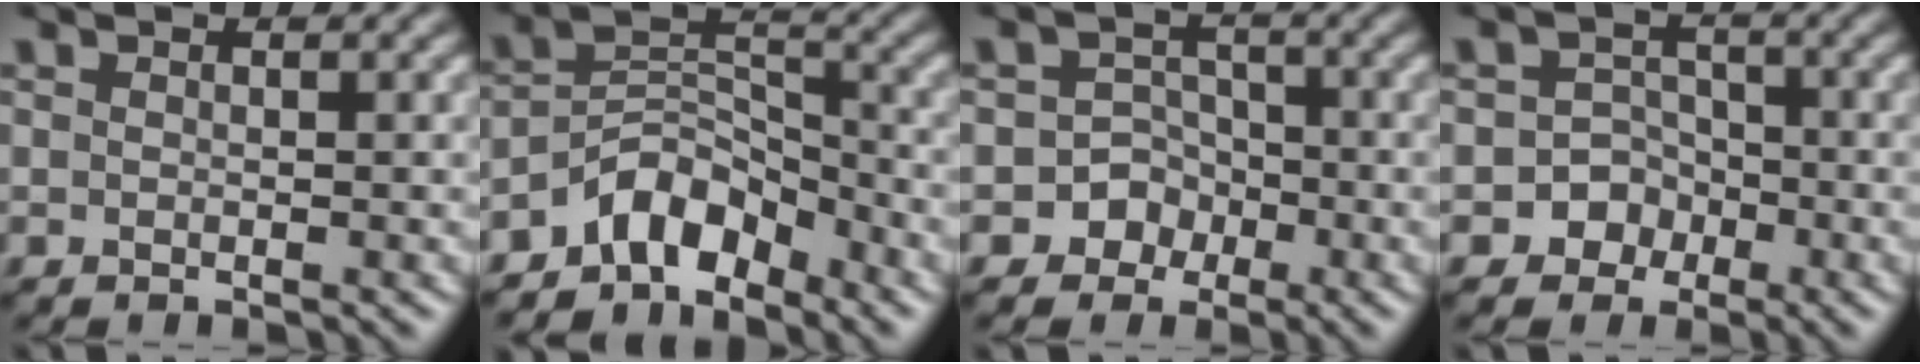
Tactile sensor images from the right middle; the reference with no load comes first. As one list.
[{"total": 5.4, "force": [-4.1, 2.6, 2.3], "torque": [-0.028, 0.010, -0.085]}, {"total": 4.1, "force": [-2.1, 3.5, 0.3], "torque": [0.036, 0.006, -0.050]}, {"total": 3.9, "force": [-2.0, 3.4, 0.3], "torque": [0.035, 0.005, -0.048]}]